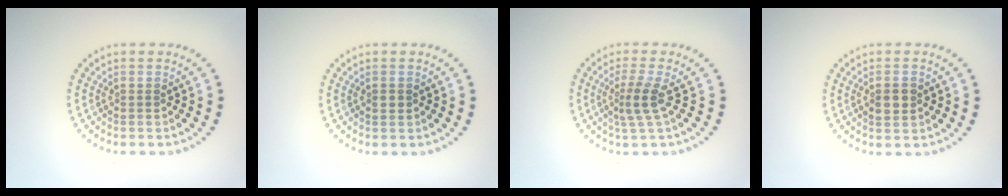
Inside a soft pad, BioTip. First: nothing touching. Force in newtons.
{"total": 0.9, "press": 0.9, "slide": 0.1}
{"total": 2.5, "press": 1.8, "slide": 1.8}
{"total": 1.9, "press": 1.9, "slide": 0.1}